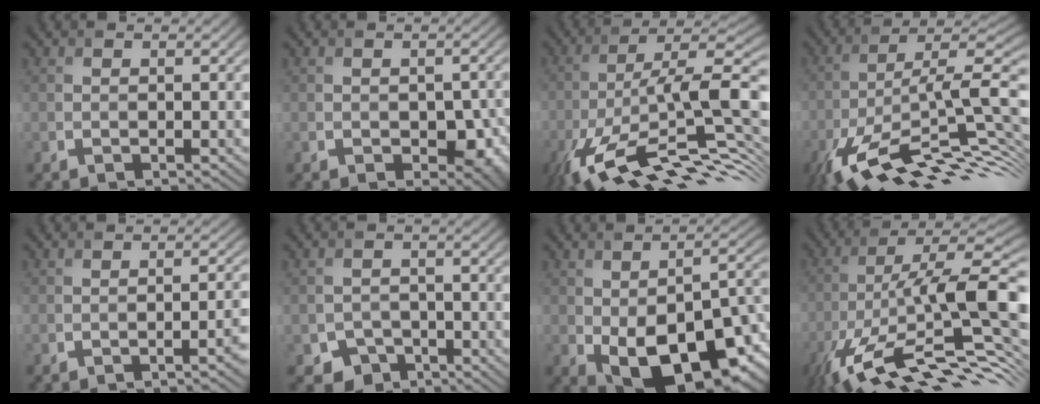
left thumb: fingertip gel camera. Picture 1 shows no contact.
{"total": 4.5, "force": [-1.1, 2.9, 3.2], "torque": [-0.046, -0.021, -0.011]}
{"total": 17.3, "force": [-7.1, 5.6, 14.8], "torque": [-0.255, 0.009, -0.137]}
{"total": 16.2, "force": [-7.9, 5.1, 13.2], "torque": [-0.232, 0.002, -0.149]}
{"total": 2.9, "force": [-1.3, 0.7, 2.5], "torque": [-0.028, 0.008, -0.024]}
{"total": 3.6, "force": [-2.3, 2.6, 0.9], "torque": [-0.015, -0.008, -0.044]}
{"total": 17.2, "force": [-6.1, 9.3, 13.1], "torque": [-0.196, -0.030, -0.086]}
{"total": 17.9, "force": [-6.1, 5.0, 16.1], "torque": [-0.270, 0.009, -0.122]}